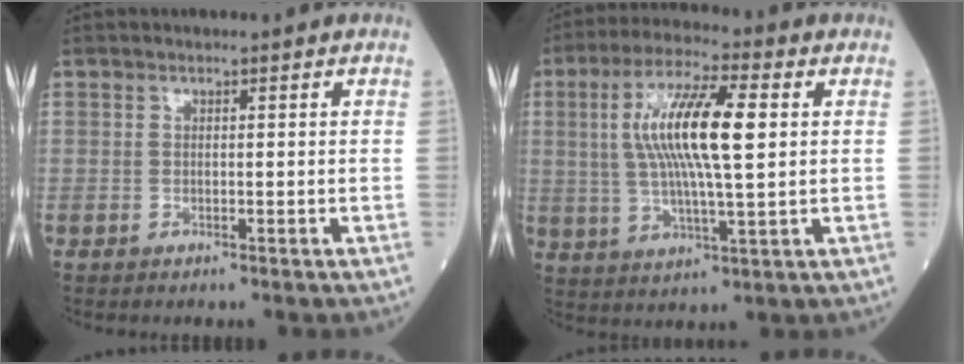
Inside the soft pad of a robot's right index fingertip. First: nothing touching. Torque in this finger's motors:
{"motor_torque": [1.35, -0.11, 0.86, 0.21]}